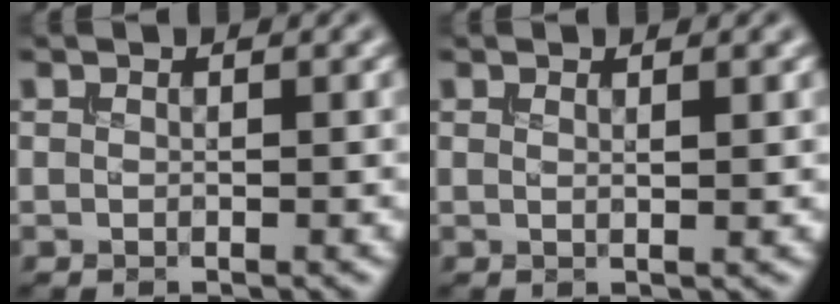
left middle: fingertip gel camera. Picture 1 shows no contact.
{"total": 1.5, "force": [0.7, 0.5, 1.3], "torque": [-0.013, 0.002, 0.003]}